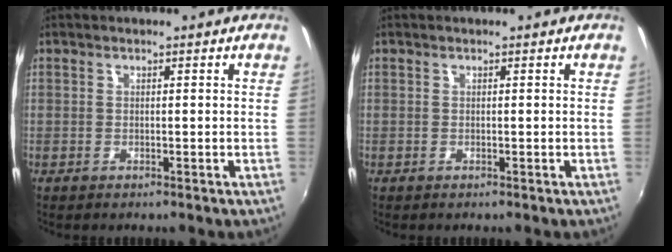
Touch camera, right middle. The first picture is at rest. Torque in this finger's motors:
{"motor_torque": [0.27, -0.27, 0.05, 0.01]}